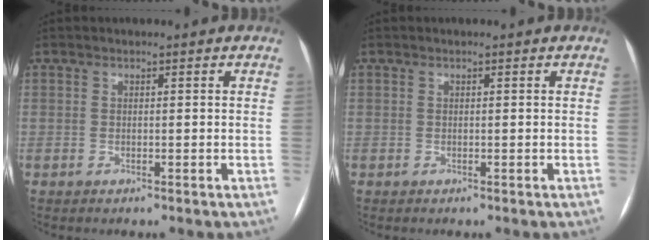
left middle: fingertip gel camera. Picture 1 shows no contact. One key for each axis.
{"total": 0.0}